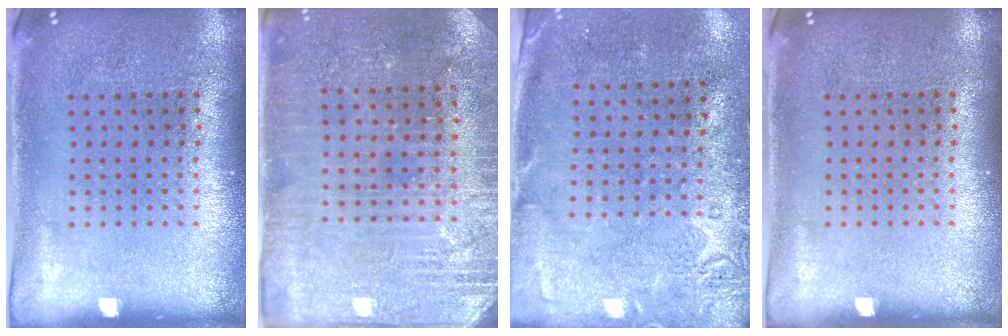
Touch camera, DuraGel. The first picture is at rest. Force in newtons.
{"total": 2.8, "press": 2.8, "slide": 0.5}
{"total": 2.7, "press": 2.2, "slide": 1.7}
{"total": 0.0}